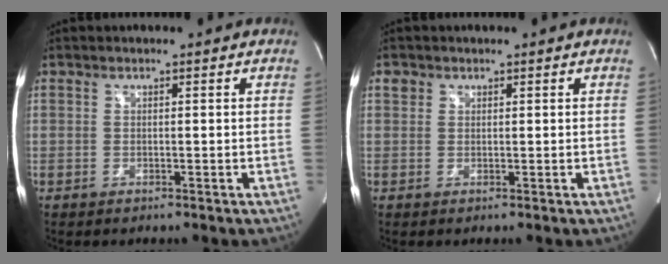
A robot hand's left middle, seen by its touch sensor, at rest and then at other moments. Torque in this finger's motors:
{"motor_torque": [0.02, 0.01, -0.04, 0.00]}